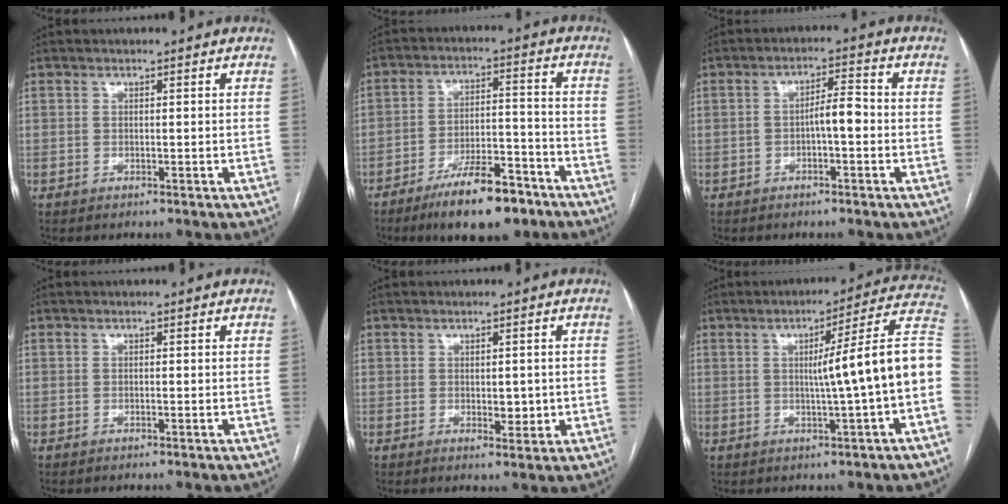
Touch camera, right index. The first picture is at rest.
{"total": 12.2, "force": [-8.5, 3.5, 8.0], "torque": [-0.129, 0.007, -0.140]}
{"total": 4.2, "force": [-0.9, 0.9, 4.0], "torque": [-0.062, 0.013, -0.013]}
{"total": 0.0}
{"total": 2.6, "force": [-0.1, 1.5, 2.2], "torque": [-0.027, -0.004, 0.004]}
{"total": 13.4, "force": [-0.8, -1.3, 13.3], "torque": [-0.171, 0.024, -0.018]}